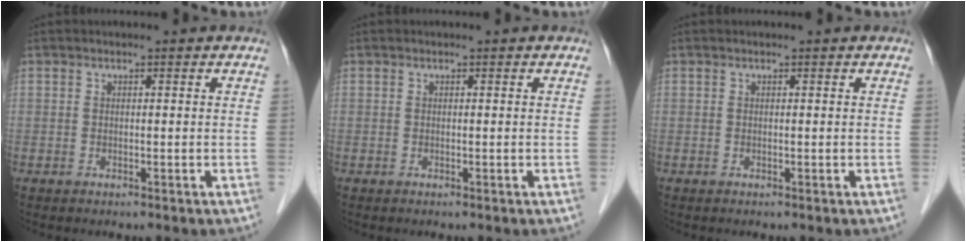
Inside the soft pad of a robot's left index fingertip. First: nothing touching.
{"total": 0.0}
{"total": 0.0}